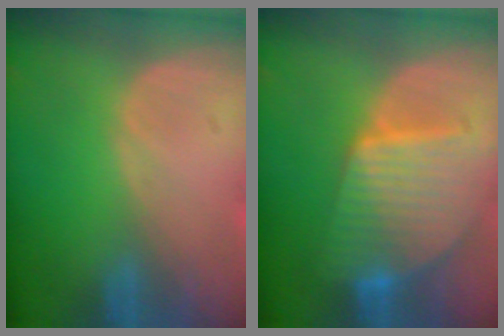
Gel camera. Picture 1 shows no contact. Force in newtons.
{"total": 9.7, "press": 9.6, "slide": 0.6}